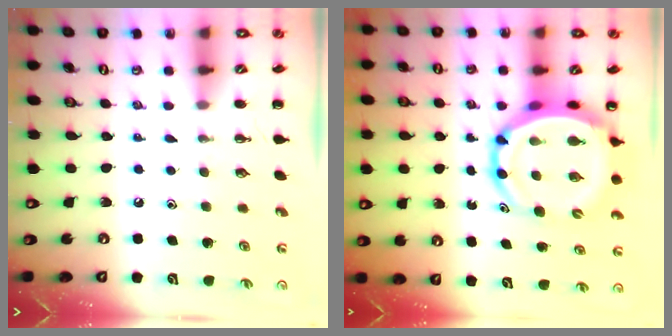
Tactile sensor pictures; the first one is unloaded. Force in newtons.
{"total": 11.0, "press": 10.6, "slide": 3.0}